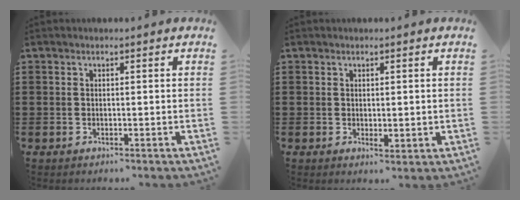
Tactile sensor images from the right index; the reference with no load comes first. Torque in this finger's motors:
{"motor_torque": [0.48, 0.48, 0.10, 0.03]}